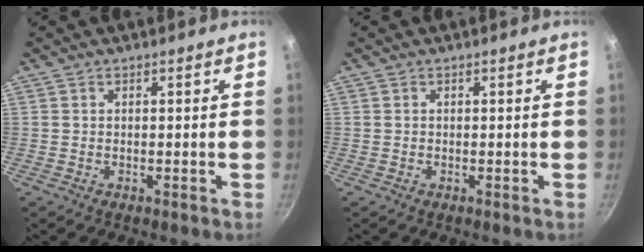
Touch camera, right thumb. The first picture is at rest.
{"total": 0.0}